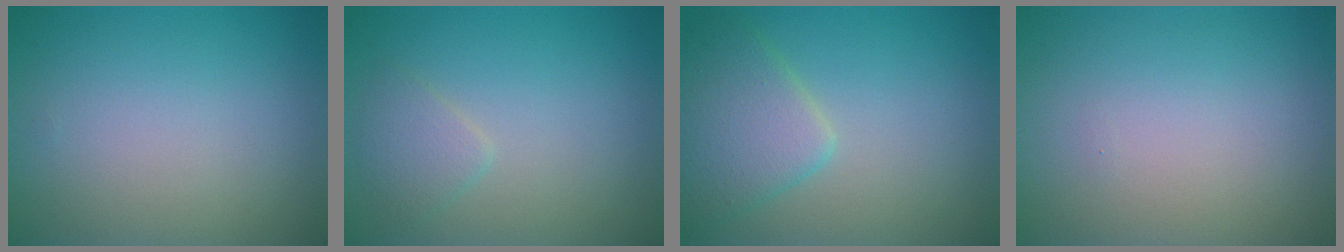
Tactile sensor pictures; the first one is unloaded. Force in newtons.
{"total": 1.6, "press": 1.6, "slide": 0.1}
{"total": 4.2, "press": 4.2, "slide": 0.3}
{"total": 0.0}